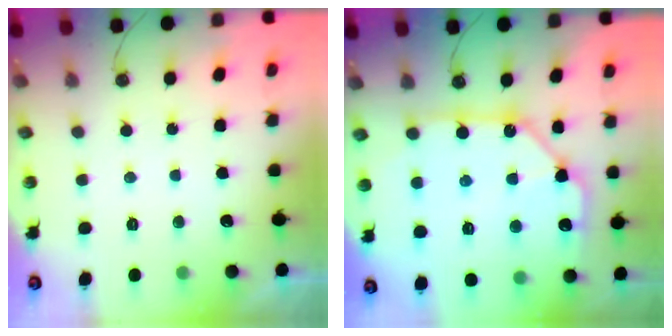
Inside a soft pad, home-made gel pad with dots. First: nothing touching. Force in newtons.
{"total": 16.9, "press": 16.8, "slide": 2.1}